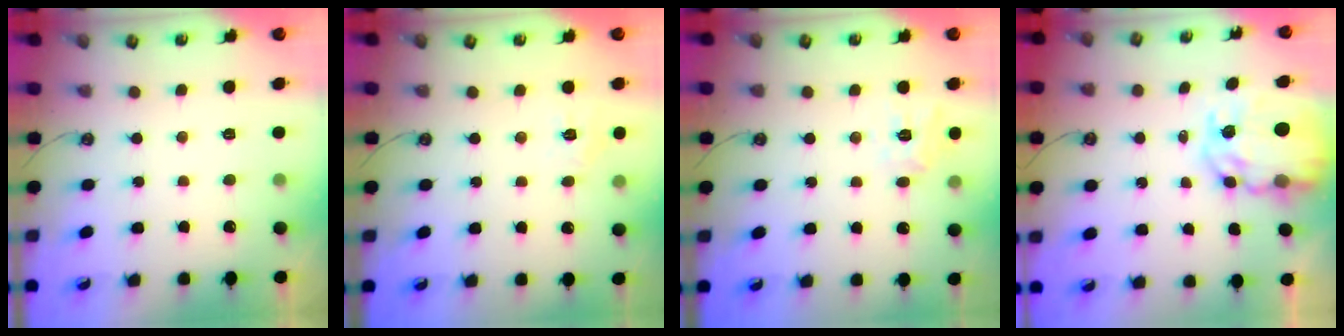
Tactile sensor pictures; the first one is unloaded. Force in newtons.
{"total": 4.9, "press": 4.9, "slide": 0.7}
{"total": 10.5, "press": 10.5, "slide": 0.7}
{"total": 11.9, "press": 11.8, "slide": 1.1}